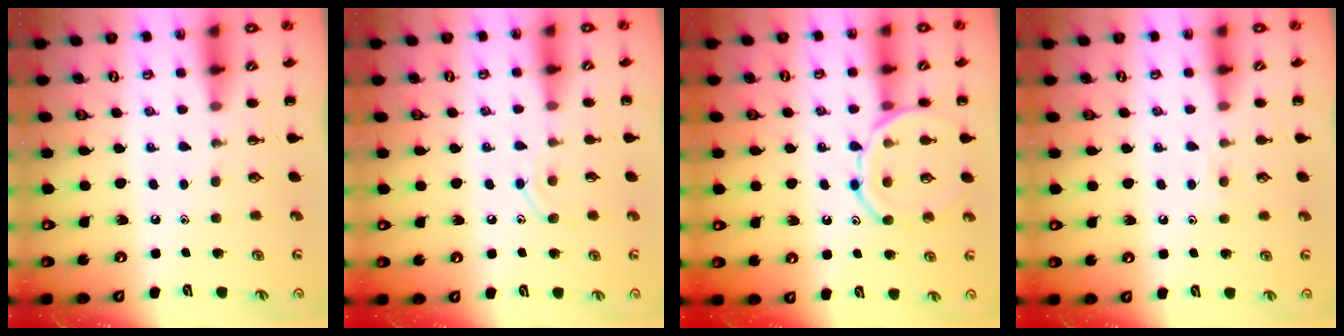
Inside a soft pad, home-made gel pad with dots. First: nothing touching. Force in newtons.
{"total": 7.5, "press": 7.4, "slide": 1.4}
{"total": 14.0, "press": 14.0, "slide": 1.6}
{"total": 5.7, "press": 5.6, "slide": 1.0}